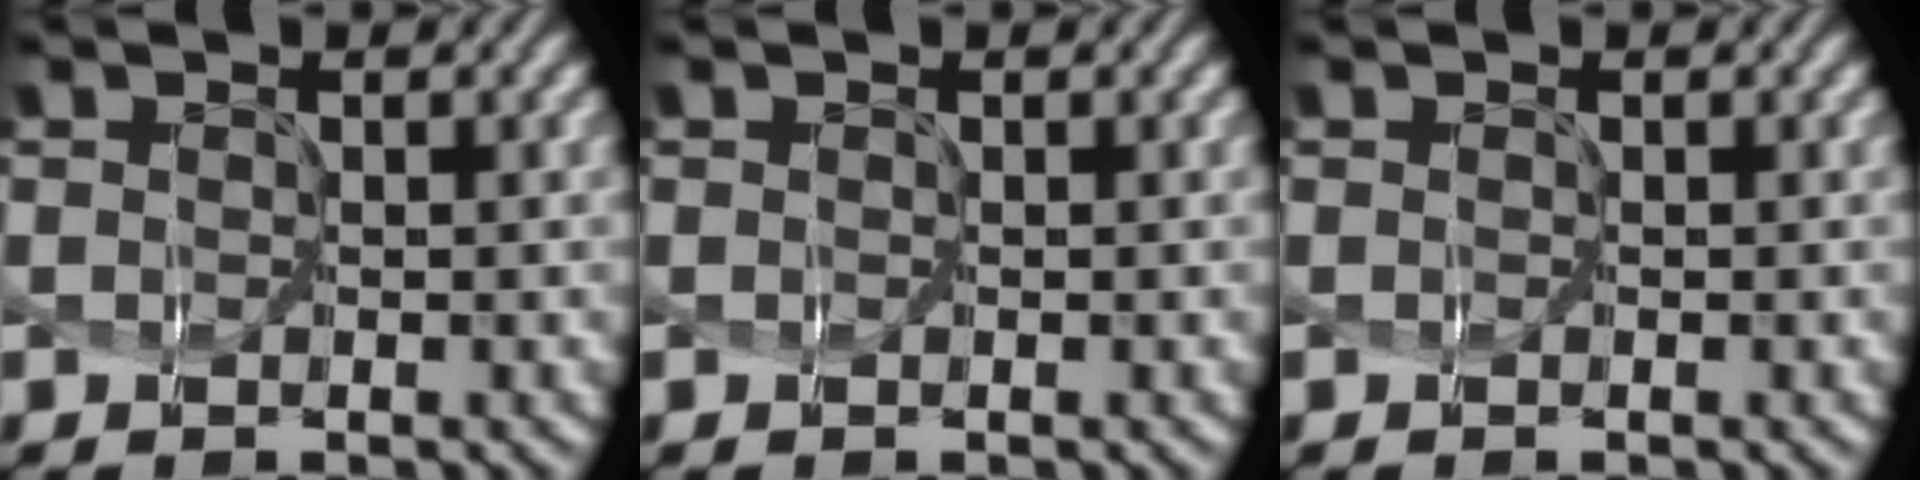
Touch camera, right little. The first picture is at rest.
{"total": 0.0}
{"total": 0.0}